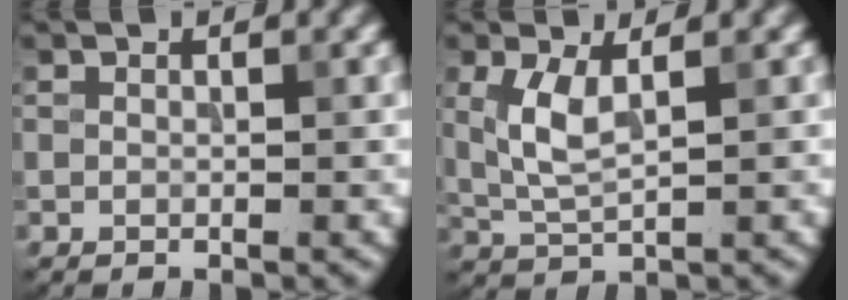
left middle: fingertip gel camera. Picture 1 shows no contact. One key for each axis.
{"total": 3.4, "fx": 0.8, "fy": 1.2, "fz": 3.1, "tx": -0.071, "ty": -0.001, "tz": 0.020}